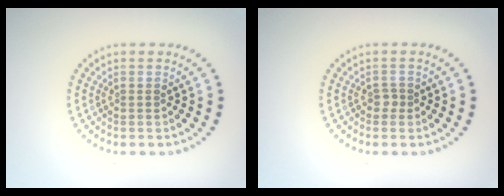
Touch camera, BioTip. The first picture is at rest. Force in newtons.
{"total": 0.9, "press": 0.6, "slide": 0.6}